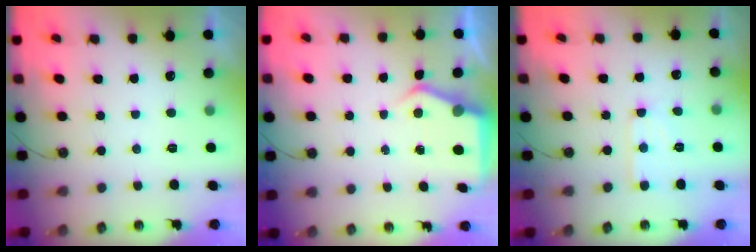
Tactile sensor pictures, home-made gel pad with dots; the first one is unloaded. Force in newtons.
{"total": 4.7, "press": 4.7, "slide": 0.7}
{"total": 7.2, "press": 7.1, "slide": 0.7}